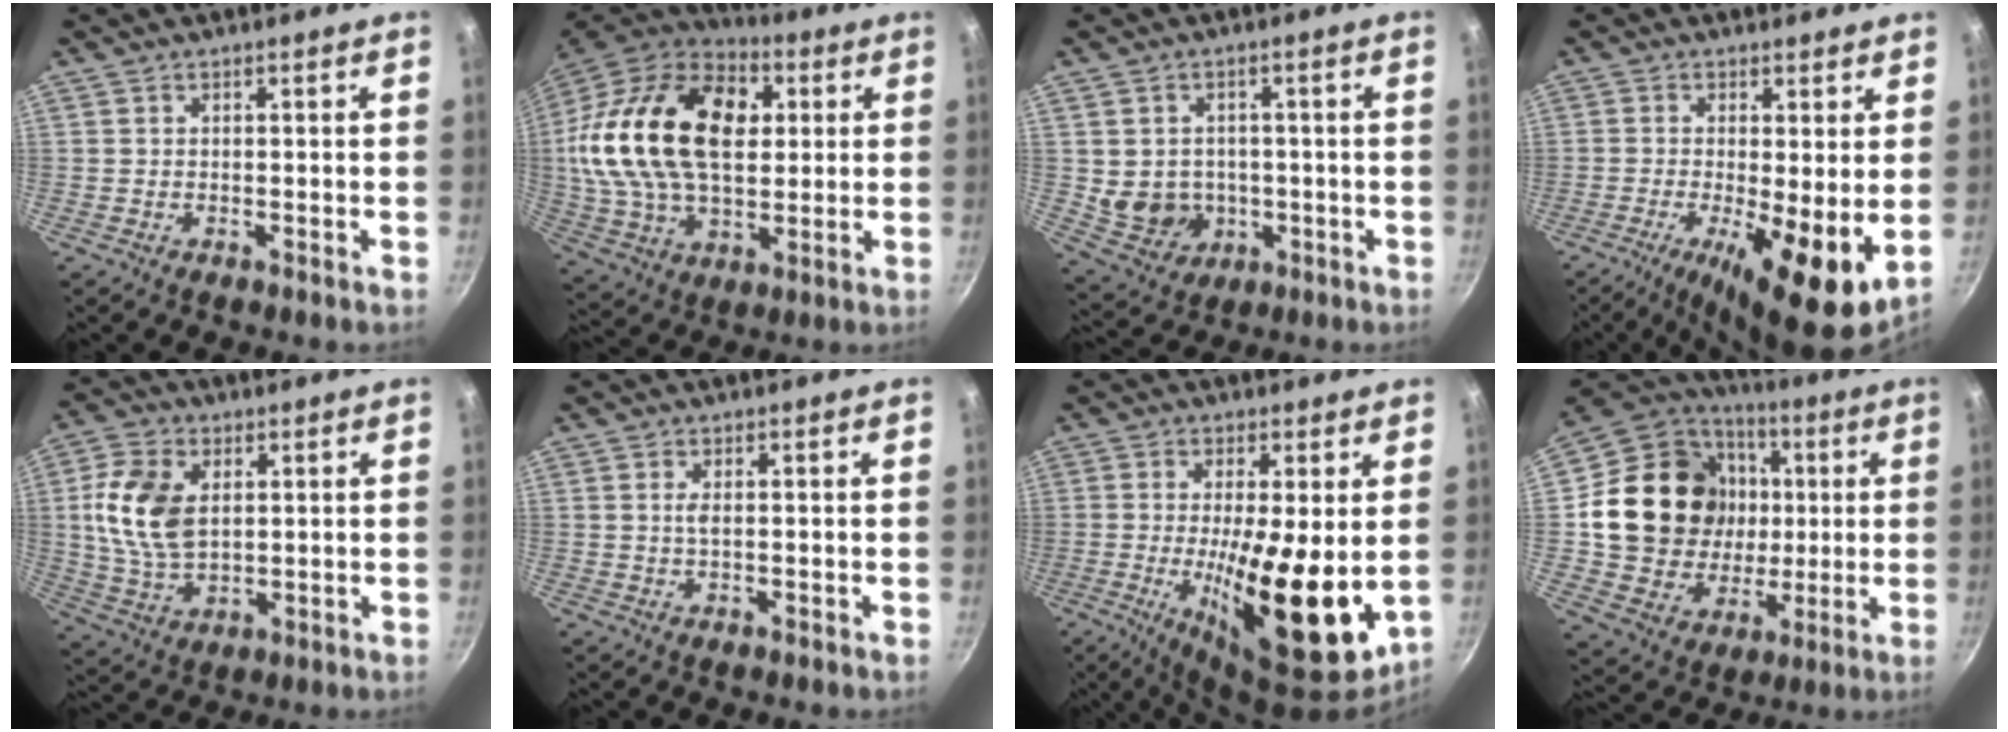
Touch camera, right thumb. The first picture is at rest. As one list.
[{"total": 29.2, "force": [5.1, 18.3, 22.2], "torque": [-0.397, 0.016, 0.083]}, {"total": 8.0, "force": [-0.7, 7.0, 3.8], "torque": [-0.045, 0.003, 0.008]}, {"total": 11.3, "force": [-1.5, 3.0, 10.8], "torque": [-0.173, -0.016, -0.023]}, {"total": 11.9, "force": [2.3, 7.6, 9.0], "torque": [-0.163, -0.011, 0.048]}, {"total": 1.3, "force": [0.1, 0.3, 1.3], "torque": [-0.026, -0.001, 0.002]}, {"total": 16.7, "force": [-0.8, 4.7, 16.0], "torque": [-0.243, -0.026, -0.009]}, {"total": 23.6, "force": [2.6, 19.8, 12.6], "torque": [-0.209, 0.015, 0.056]}]